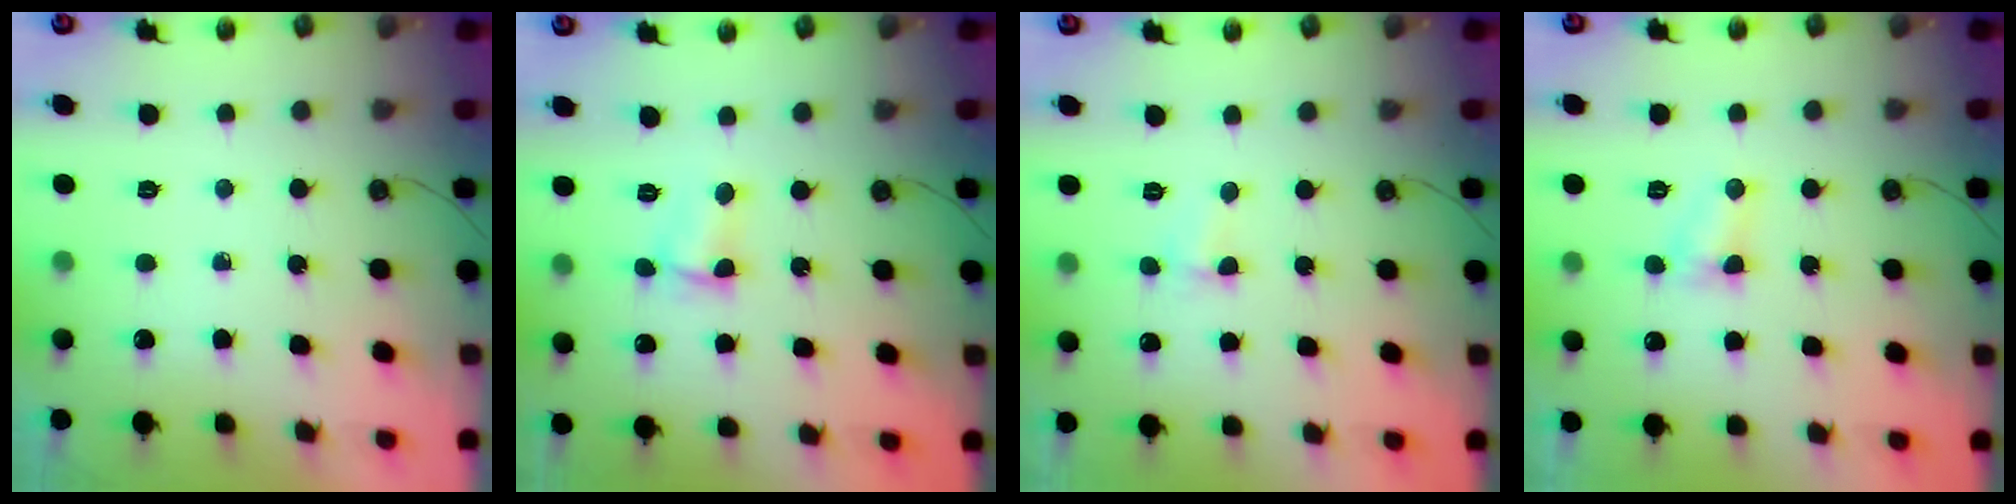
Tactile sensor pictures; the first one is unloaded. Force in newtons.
{"total": 2.1, "press": 2.0, "slide": 0.5}
{"total": 2.8, "press": 1.1, "slide": 2.5}
{"total": 3.7, "press": 3.7, "slide": 0.5}